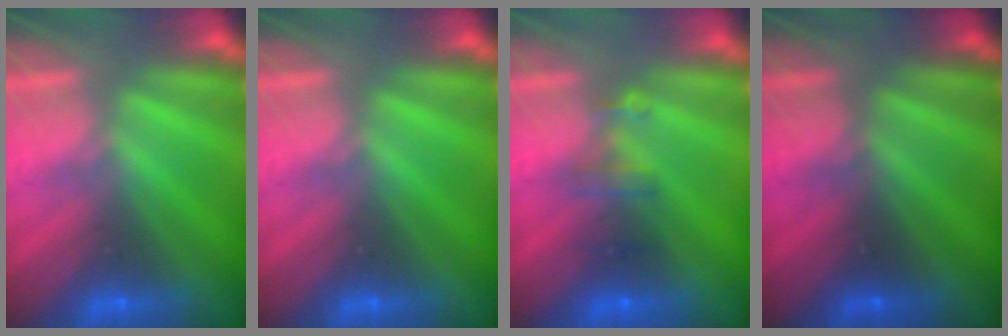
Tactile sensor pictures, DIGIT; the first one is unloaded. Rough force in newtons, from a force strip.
{"total": 0.0}
{"total": 2.8}
{"total": 2.4}